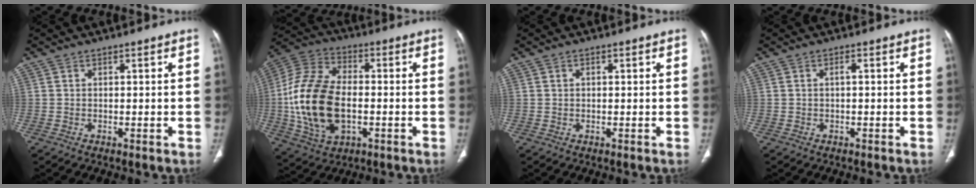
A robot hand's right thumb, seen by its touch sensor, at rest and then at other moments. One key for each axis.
{"total": 19.9, "fx": -2.1, "fy": 11.9, "fz": 15.8, "tx": -0.324, "ty": 0.013, "tz": -0.034}
{"total": 0.7, "fx": 0.3, "fy": 0.4, "fz": 0.5, "tx": -0.008, "ty": 0.002, "tz": 0.004}
{"total": 0.7, "fx": 0.0, "fy": 0.1, "fz": 0.6, "tx": -0.017, "ty": 0.000, "tz": -0.002}